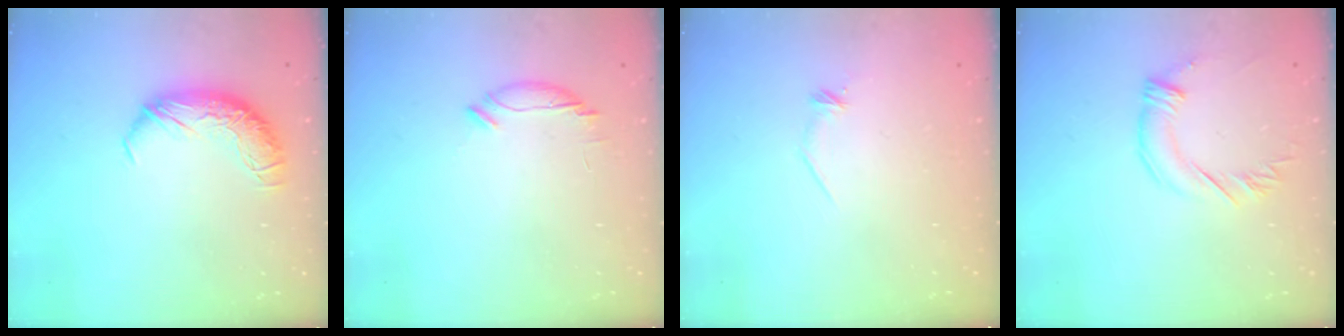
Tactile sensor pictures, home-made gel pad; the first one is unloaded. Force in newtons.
{"total": 5.5, "press": 5.4, "slide": 1.1}
{"total": 7.8, "press": 7.8, "slide": 0.7}
{"total": 2.4, "press": 2.2, "slide": 1.0}